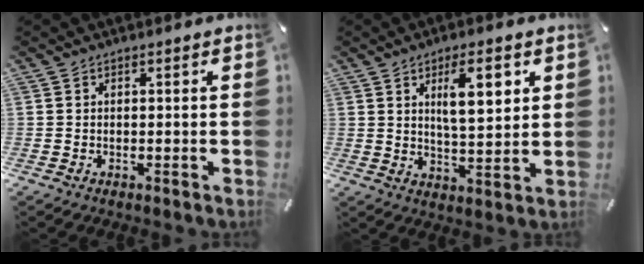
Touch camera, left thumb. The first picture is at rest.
{"total": 10.9, "force": [4.8, 3.9, 9.0], "torque": [-0.135, -0.014, 0.074]}